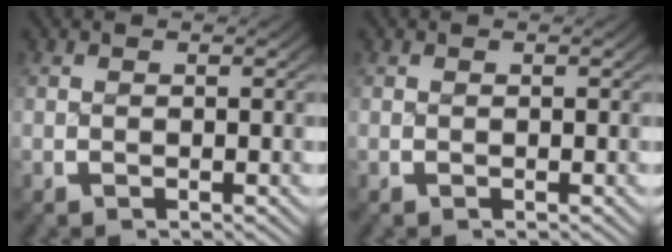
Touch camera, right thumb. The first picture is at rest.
{"total": 0.0}